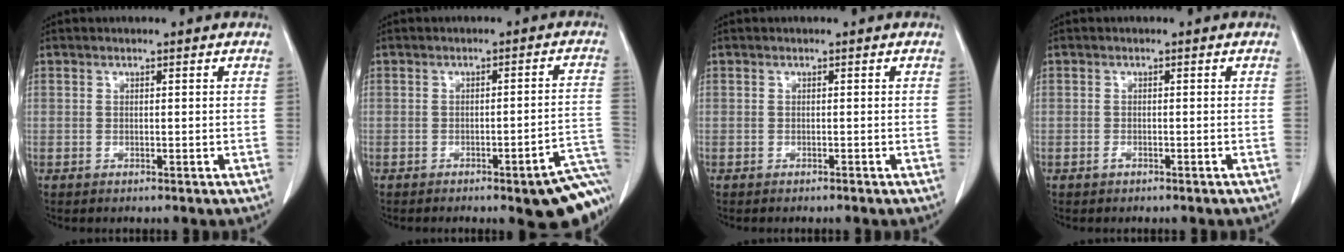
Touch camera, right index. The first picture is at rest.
{"total": 11.2, "force": [-7.6, 1.3, 8.1], "torque": [-0.027, 0.017, -0.090]}
{"total": 0.0}
{"total": 0.6, "force": [-0.5, 0.3, 0.3], "torque": [-0.009, 0.002, -0.005]}